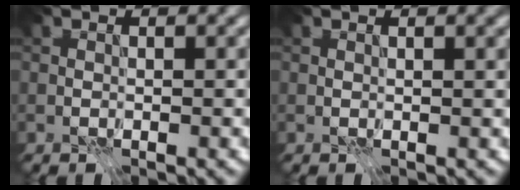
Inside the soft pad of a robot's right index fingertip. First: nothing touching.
{"total": 1.0, "force": [0.4, 0.2, 0.9], "torque": [-0.015, 0.002, 0.011]}